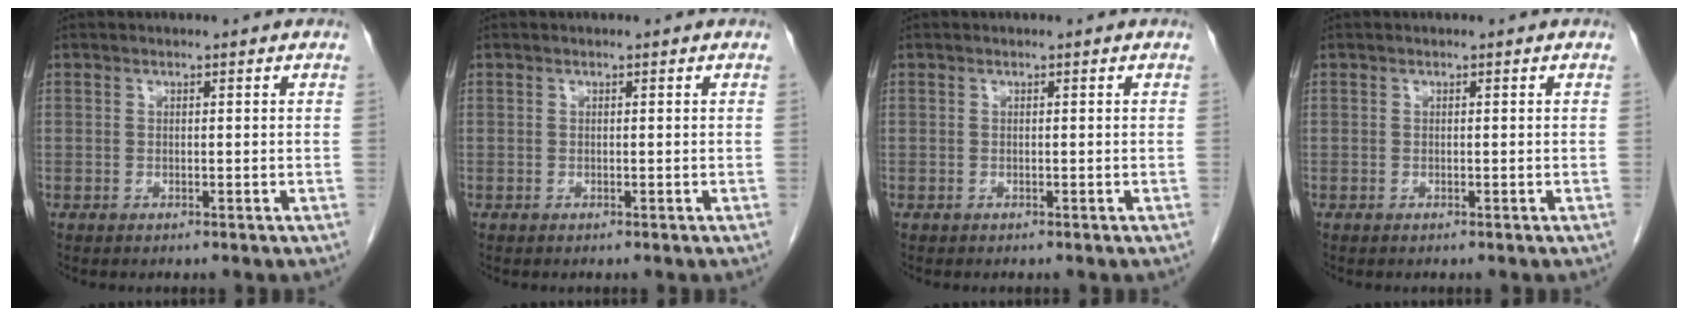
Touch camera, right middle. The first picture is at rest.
{"total": 0.0}
{"total": 0.0}
{"total": 0.0}